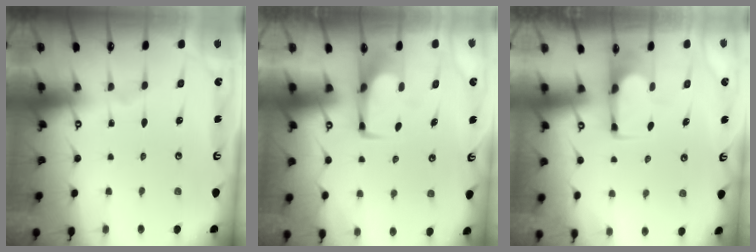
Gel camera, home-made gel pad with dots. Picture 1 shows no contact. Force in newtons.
{"total": 1.6, "press": 1.4, "slide": 0.7}
{"total": 1.8, "press": 1.7, "slide": 0.5}